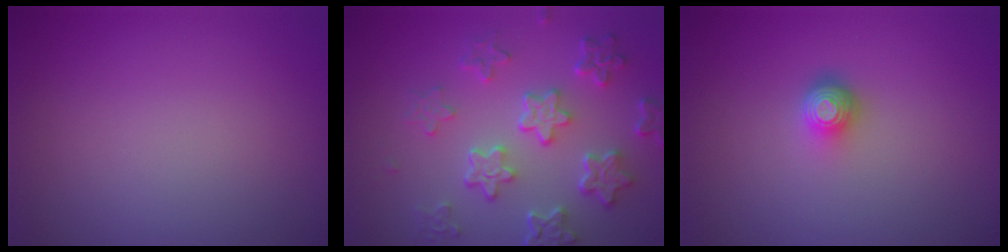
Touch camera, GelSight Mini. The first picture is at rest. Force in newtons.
{"total": 6.0, "press": 4.5, "slide": 4.0}
{"total": 1.9, "press": 1.4, "slide": 1.3}